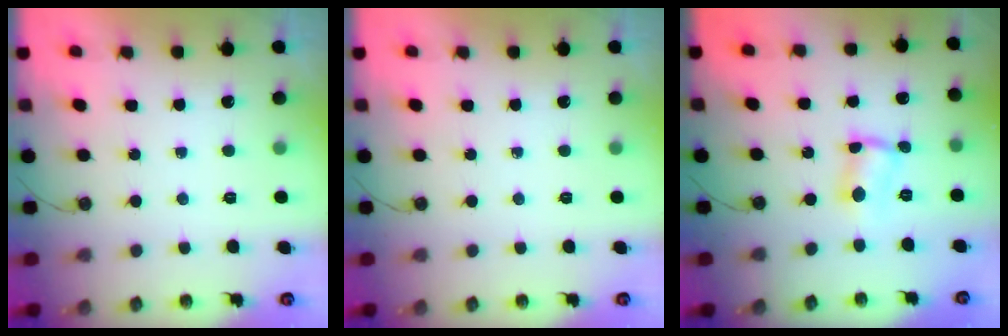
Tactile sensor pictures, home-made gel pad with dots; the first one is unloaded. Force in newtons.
{"total": 0.0}
{"total": 2.3, "press": 2.2, "slide": 0.6}